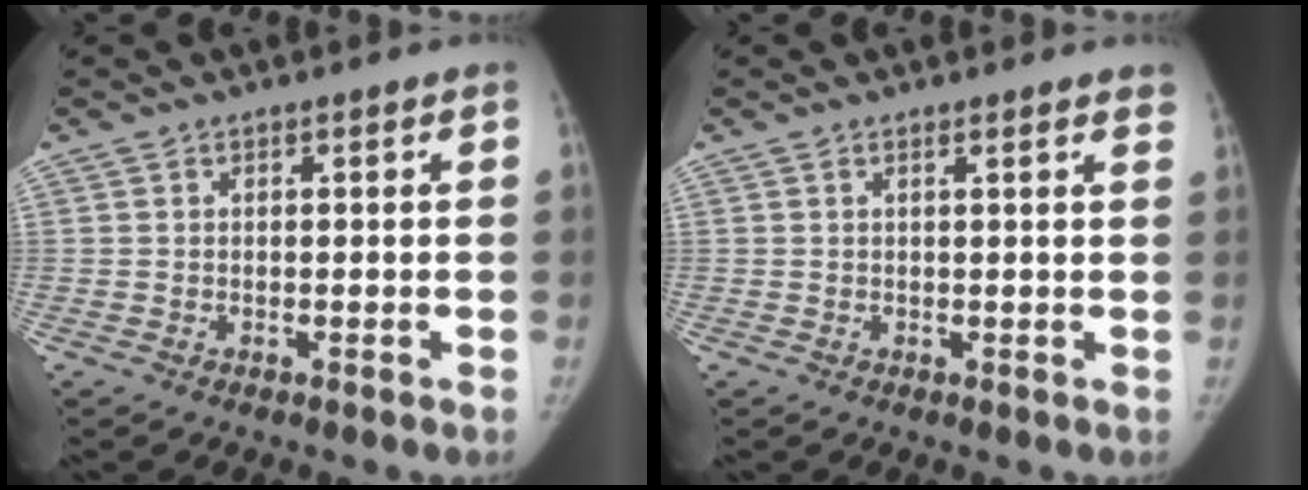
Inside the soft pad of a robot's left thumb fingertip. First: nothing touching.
{"total": 2.6, "force": [2.2, 0.2, 1.5], "torque": [-0.013, -0.001, 0.018]}